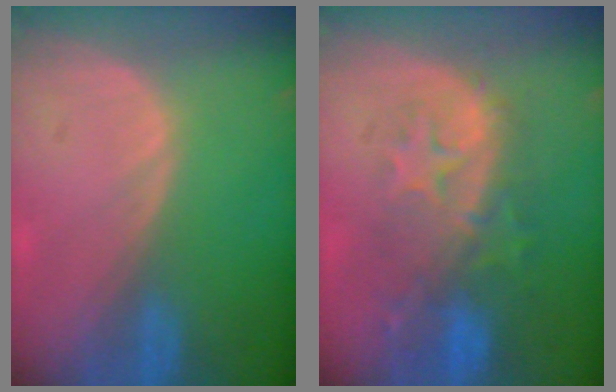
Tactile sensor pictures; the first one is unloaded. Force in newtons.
{"total": 9.8, "press": 9.0, "slide": 4.1}